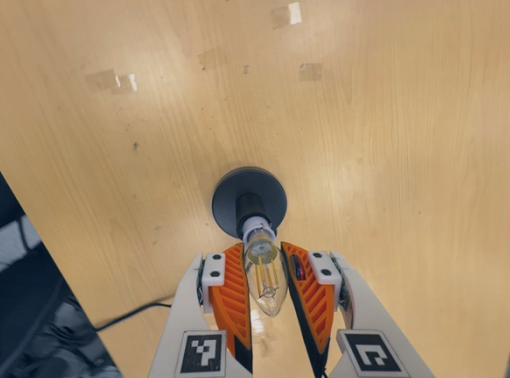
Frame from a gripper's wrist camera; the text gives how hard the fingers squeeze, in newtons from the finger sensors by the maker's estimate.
{"total": 10.9, "left": 9.9, "right": 11.9}